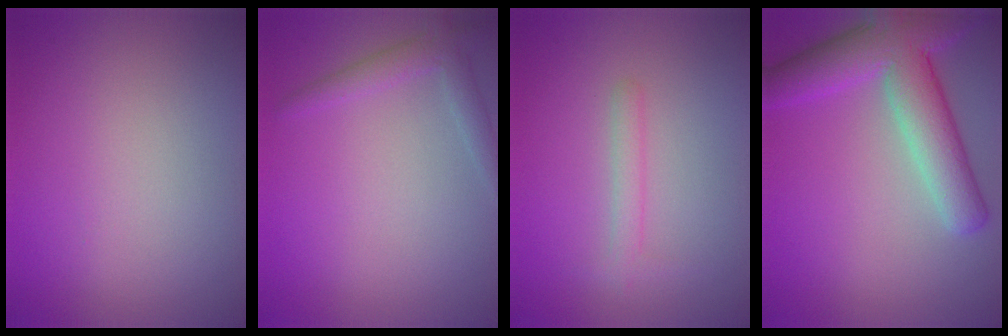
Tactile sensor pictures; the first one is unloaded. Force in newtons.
{"total": 2.0, "press": 2.0, "slide": 0.1}
{"total": 1.3, "press": 1.3, "slide": 0.1}
{"total": 7.4, "press": 7.3, "slide": 0.5}